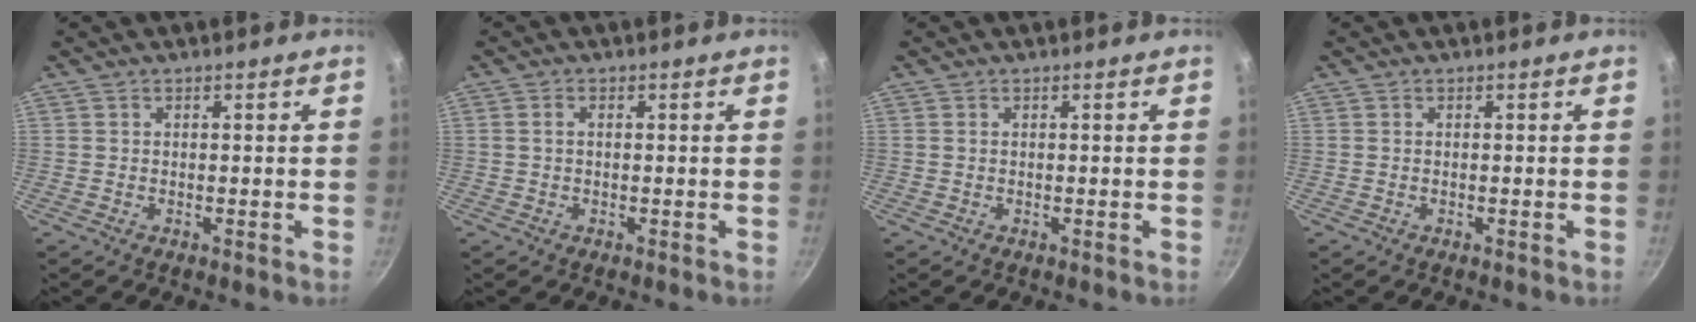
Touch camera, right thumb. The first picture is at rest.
{"total": 1.2, "force": [0.1, 0.8, 1.0], "torque": [-0.020, 0.005, 0.001]}
{"total": 0.0}
{"total": 0.0}